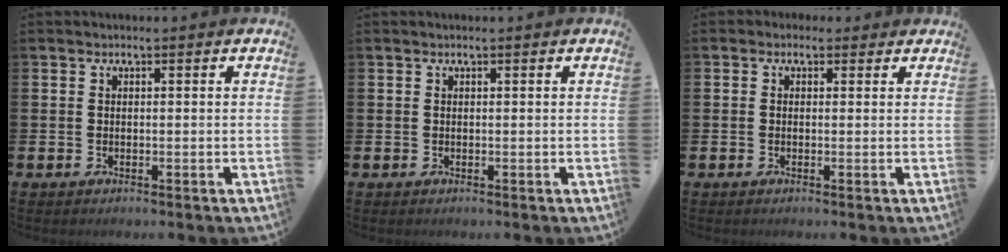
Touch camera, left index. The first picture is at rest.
{"total": 0.0}
{"total": 1.0, "force": [0.4, 0.9, 0.1], "torque": [-0.002, 0.009, 0.006]}